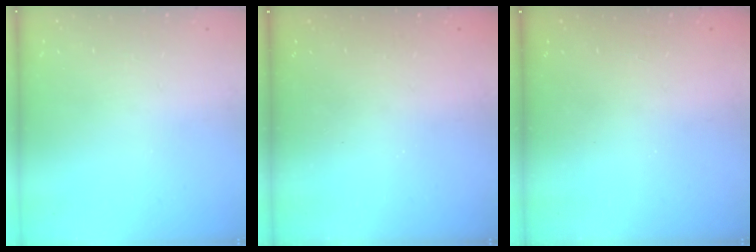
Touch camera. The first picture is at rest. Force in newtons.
{"total": 2.3, "press": 2.1, "slide": 1.0}
{"total": 2.4, "press": 2.3, "slide": 0.7}